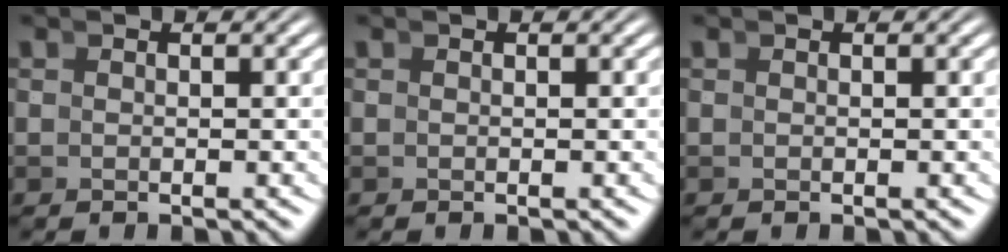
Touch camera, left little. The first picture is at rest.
{"total": 0.0}
{"total": 0.0}